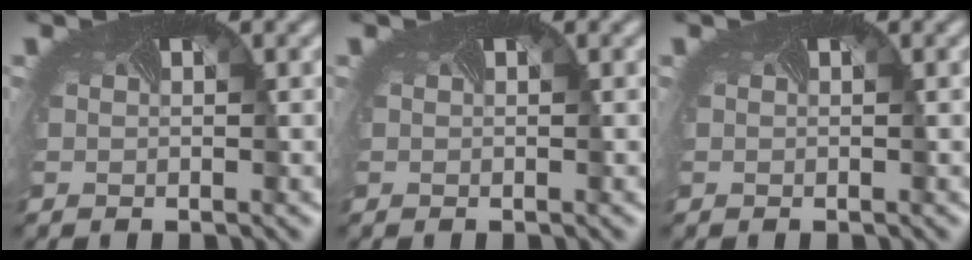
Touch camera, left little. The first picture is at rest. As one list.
[{"total": 0.0}, {"total": 0.0}]